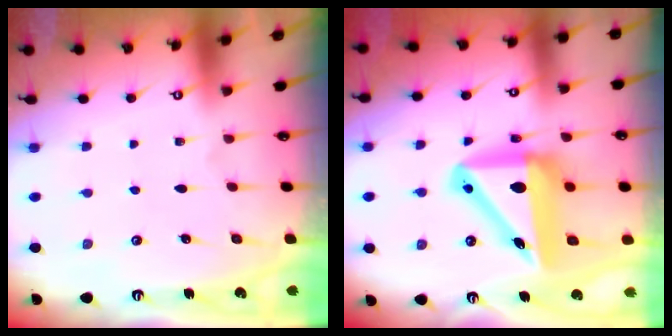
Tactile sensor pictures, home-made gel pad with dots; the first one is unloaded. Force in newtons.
{"total": 15.5, "press": 15.1, "slide": 3.4}